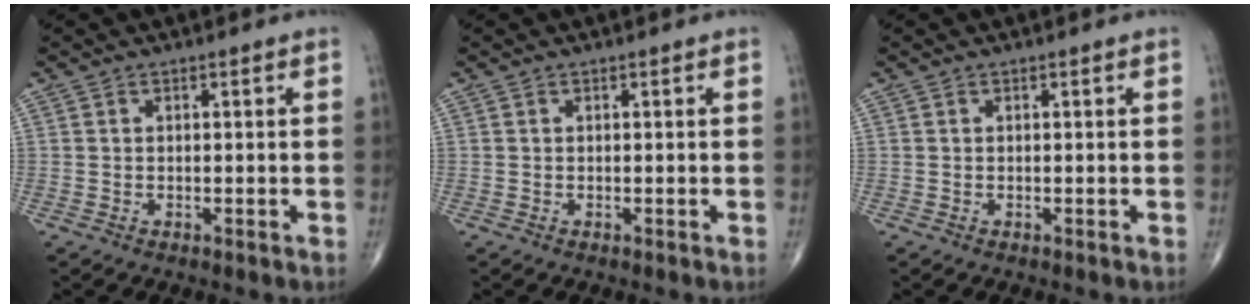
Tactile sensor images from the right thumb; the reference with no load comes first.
{"total": 0.0}
{"total": 0.0}